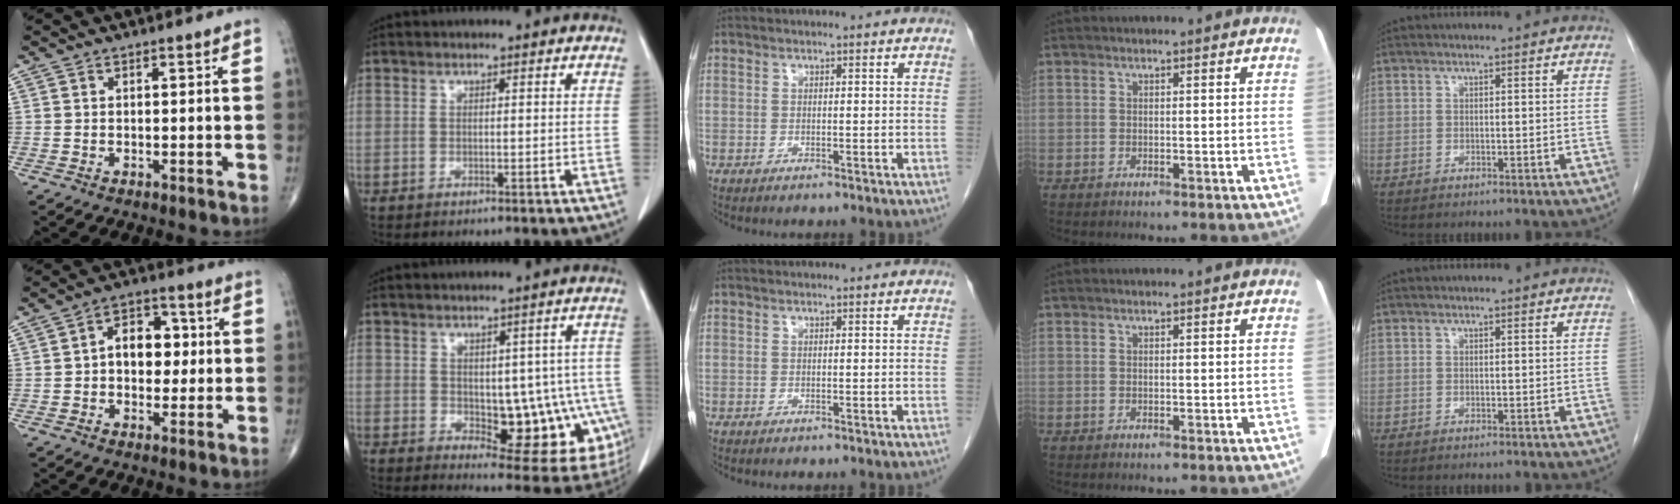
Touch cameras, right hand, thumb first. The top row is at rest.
{"thumb": {"total": 8.7, "force": [0.4, 6.1, 6.3], "torque": [-0.057, 0.020, -0.001]}, "index": {"total": 13.9, "force": [-1.8, 6.9, 11.9], "torque": [-0.108, 0.011, -0.002]}}